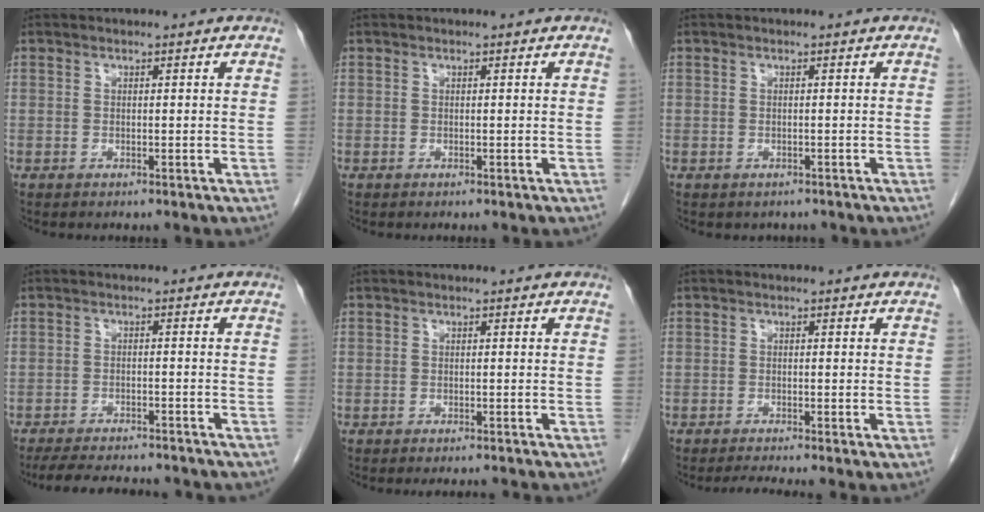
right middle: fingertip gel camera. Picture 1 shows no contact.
{"total": 0.0}
{"total": 1.5, "force": [-1.2, 0.8, 0.1], "torque": [-0.008, -0.003, -0.015]}
{"total": 15.2, "force": [-13.5, 3.4, 6.1], "torque": [-0.118, -0.013, -0.173]}
{"total": 3.4, "force": [-3.3, -0.1, 0.6], "torque": [-0.005, -0.013, -0.039]}
{"total": 2.3, "force": [-1.9, -1.0, 0.7], "torque": [-0.021, -0.012, -0.035]}